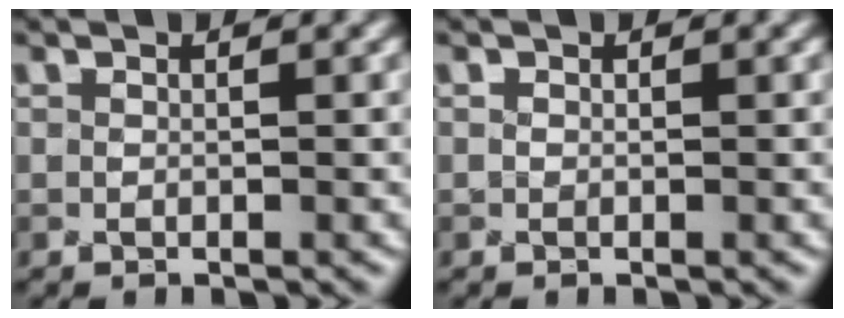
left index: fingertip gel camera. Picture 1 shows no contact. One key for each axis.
{"total": 0.0}